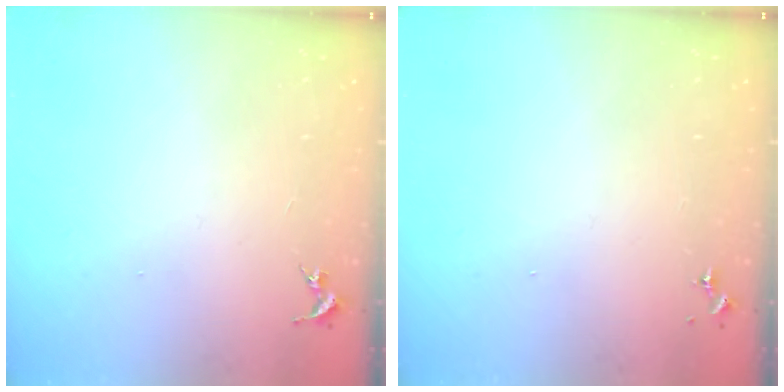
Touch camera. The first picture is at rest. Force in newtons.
{"total": 0.0}